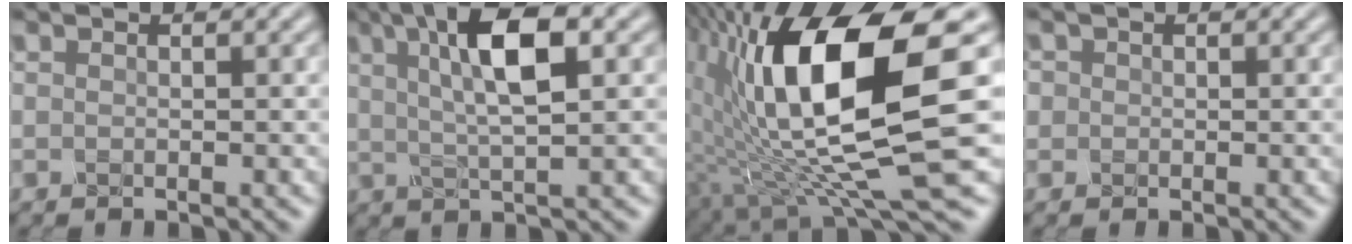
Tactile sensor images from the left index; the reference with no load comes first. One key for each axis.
{"total": 6.2, "fx": 2.5, "fy": 0.9, "fz": 5.6, "tx": -0.094, "ty": 0.018, "tz": 0.050}
{"total": 13.3, "fx": 1.8, "fy": 3.5, "fz": 12.7, "tx": -0.237, "ty": -0.006, "tz": 0.043}
{"total": 1.3, "fx": 0.0, "fy": -0.3, "fz": -1.2, "tx": 0.009, "ty": 0.000, "tz": 0.010}